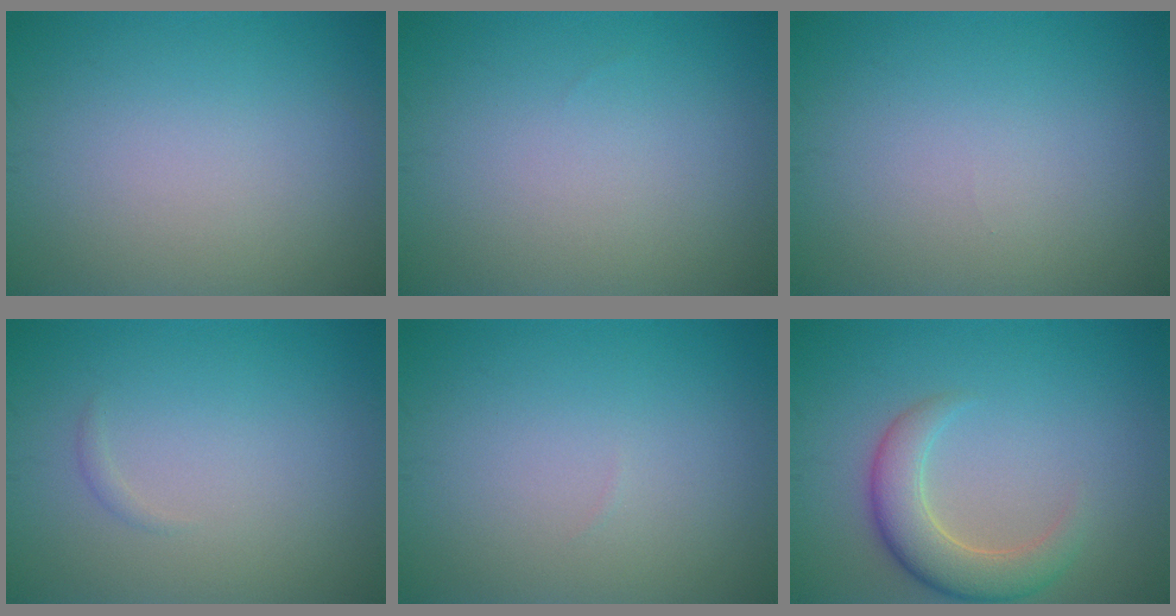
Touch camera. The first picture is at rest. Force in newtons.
{"total": 0.0}
{"total": 0.0}
{"total": 0.5, "press": 0.5, "slide": 0.0}
{"total": 0.0}
{"total": 4.6, "press": 4.6, "slide": 0.5}